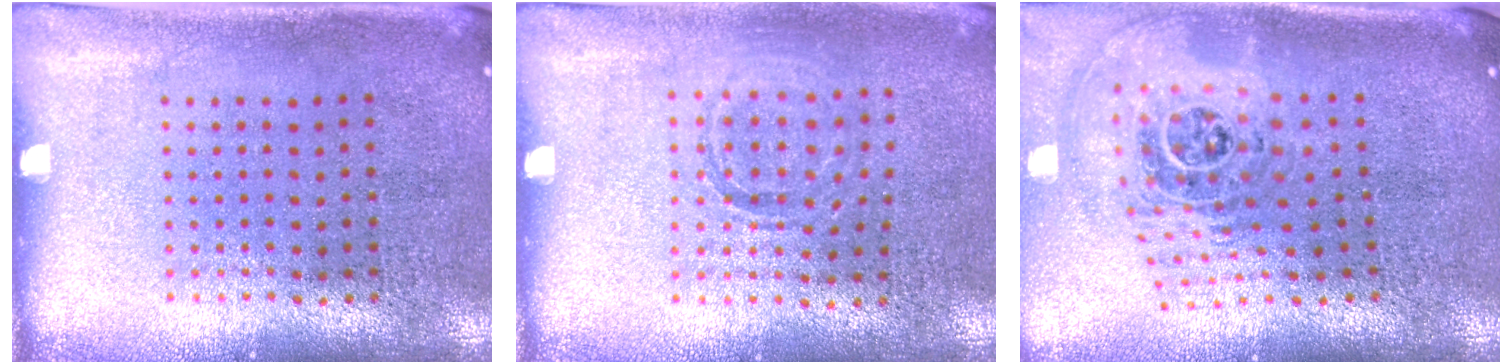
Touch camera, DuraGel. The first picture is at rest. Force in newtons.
{"total": 0.9, "press": 0.9, "slide": 0.2}
{"total": 2.0, "press": 1.5, "slide": 1.3}